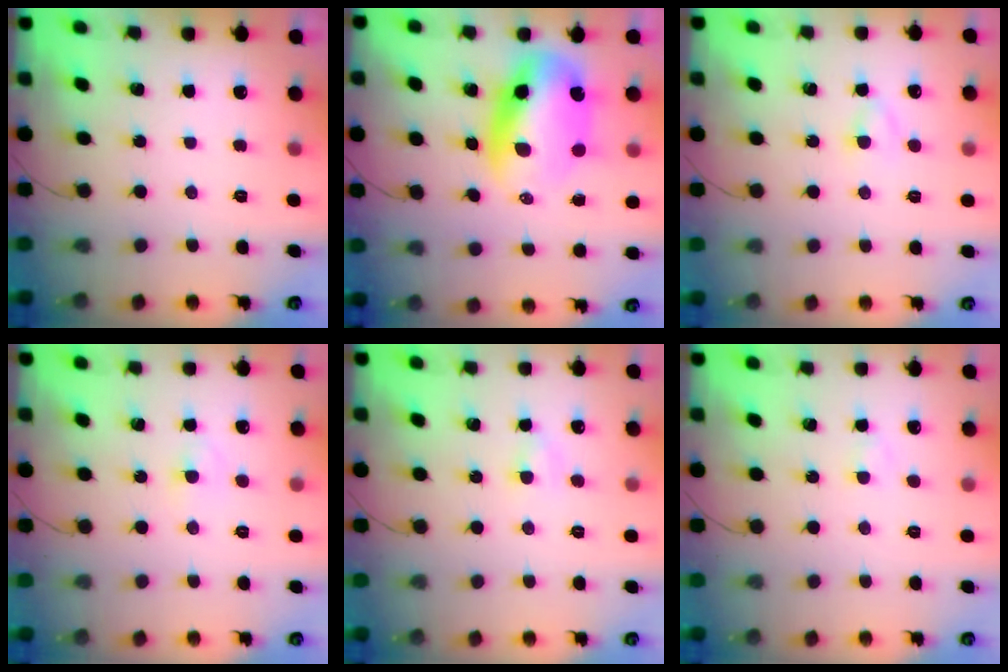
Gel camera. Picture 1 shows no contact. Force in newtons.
{"total": 11.9, "press": 11.5, "slide": 3.0}
{"total": 2.9, "press": 2.8, "slide": 0.9}
{"total": 2.3, "press": 2.1, "slide": 1.0}
{"total": 3.0, "press": 2.8, "slide": 1.0}
{"total": 1.5, "press": 1.2, "slide": 0.8}